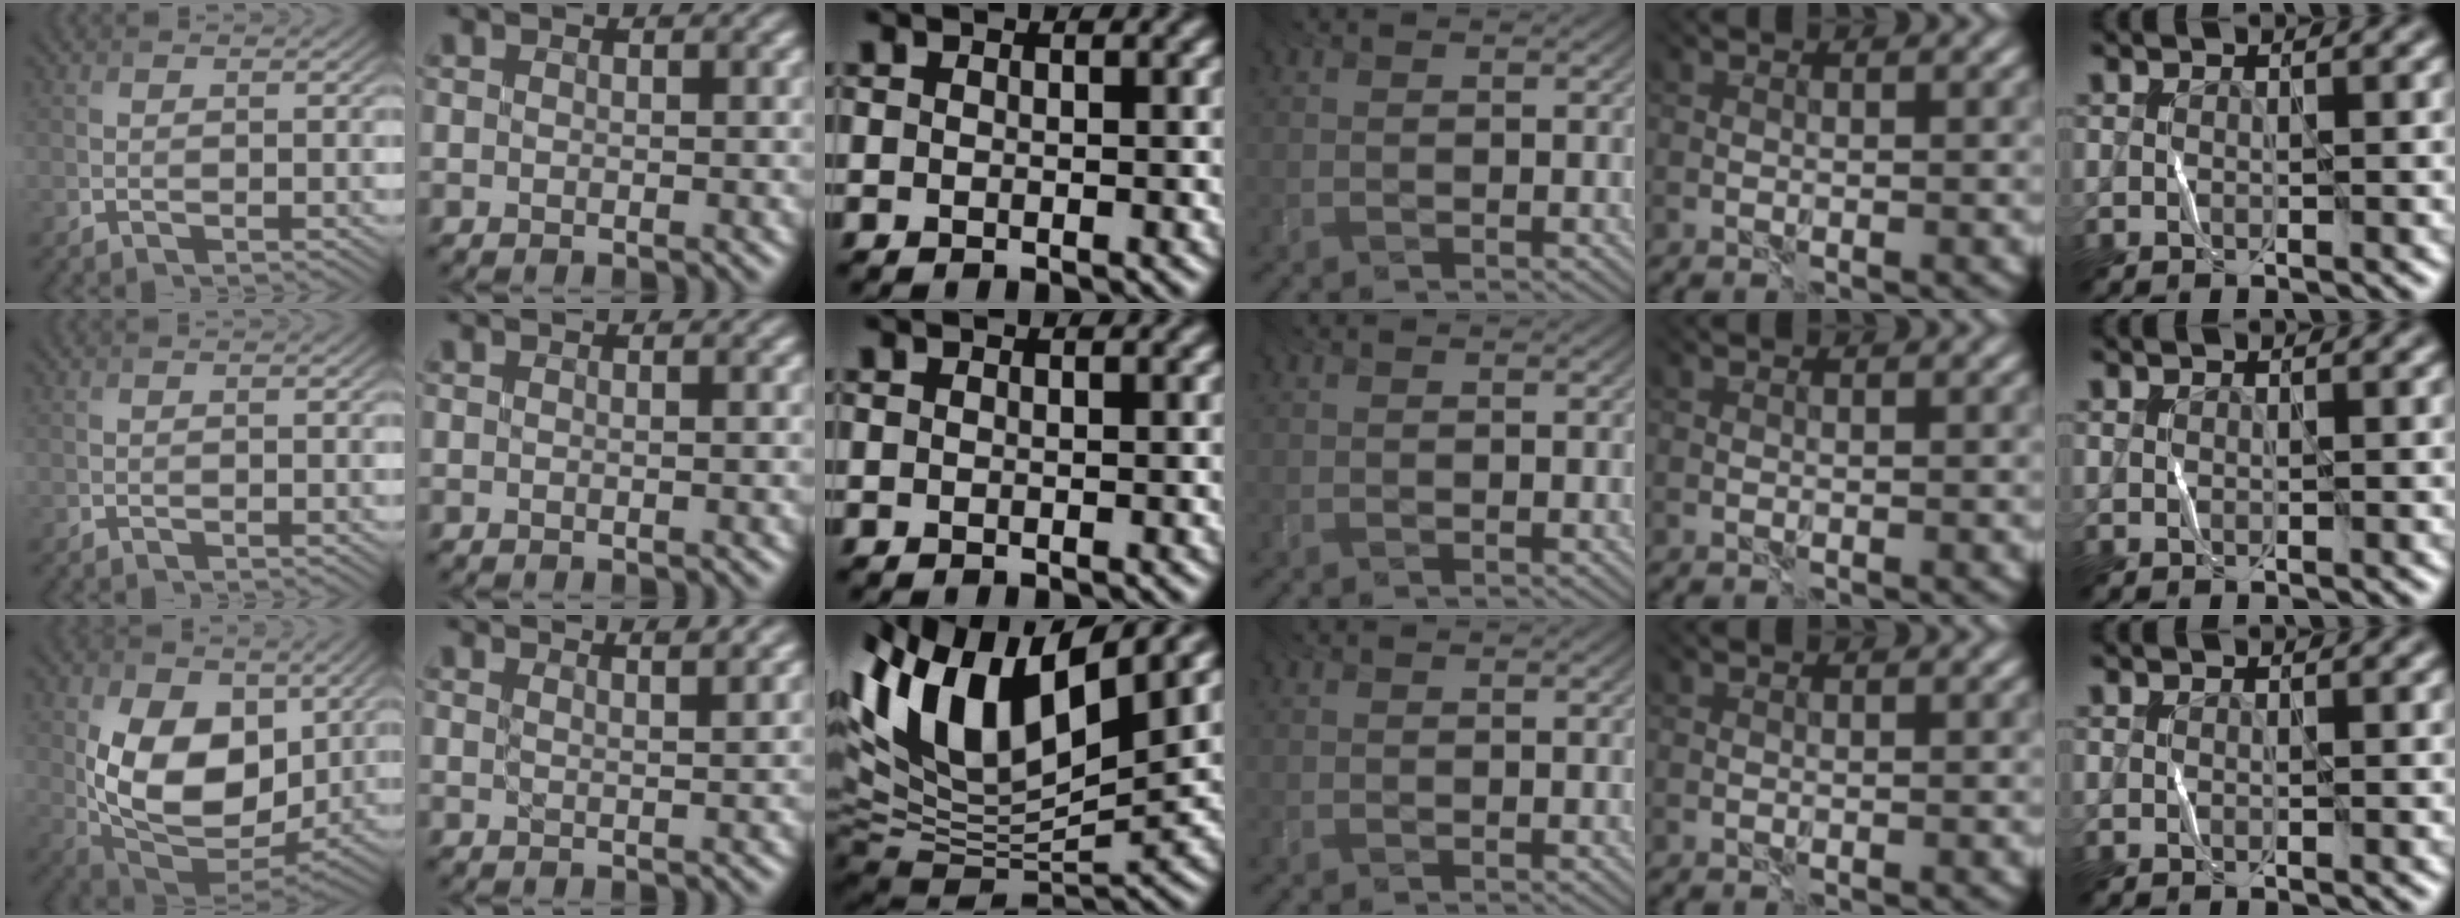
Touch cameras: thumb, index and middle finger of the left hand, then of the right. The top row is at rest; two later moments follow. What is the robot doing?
{"motion": "fold", "object": "bandana"}